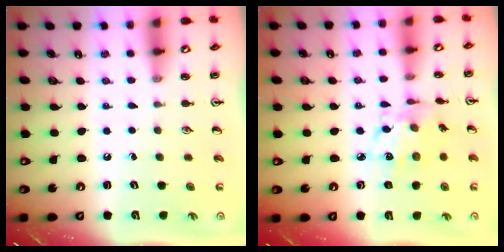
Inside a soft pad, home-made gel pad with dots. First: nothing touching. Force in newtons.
{"total": 9.2, "press": 9.2, "slide": 0.7}